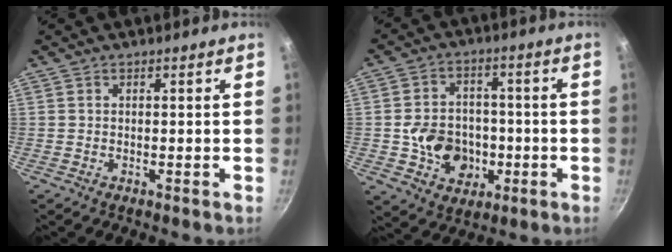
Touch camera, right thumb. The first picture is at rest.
{"total": 11.8, "force": [-2.2, 9.8, 6.3], "torque": [-0.069, 0.024, -0.029]}